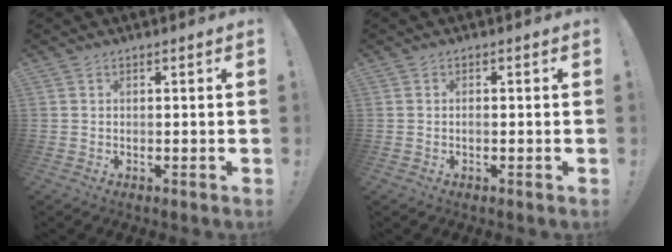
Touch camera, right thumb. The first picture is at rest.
{"total": 0.7, "force": [-0.4, 0.3, 0.5], "torque": [-0.009, 0.002, -0.007]}